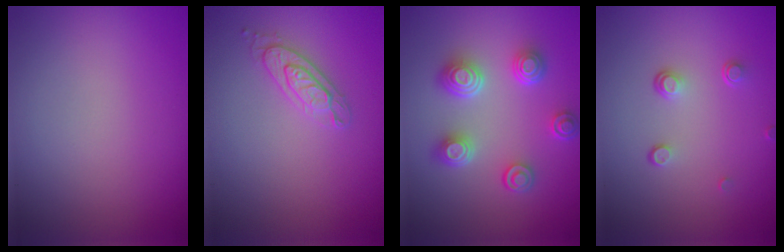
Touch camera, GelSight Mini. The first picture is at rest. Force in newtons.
{"total": 2.2, "press": 2.2, "slide": 0.3}
{"total": 4.4, "press": 3.4, "slide": 2.7}
{"total": 1.4, "press": 0.8, "slide": 1.2}